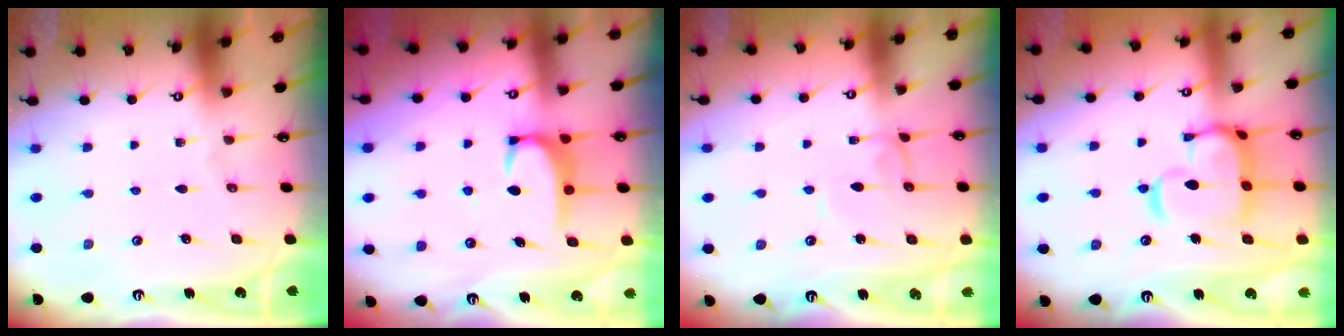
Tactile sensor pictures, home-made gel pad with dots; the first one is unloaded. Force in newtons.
{"total": 2.9, "press": 2.9, "slide": 0.5}
{"total": 1.5, "press": 1.4, "slide": 0.1}
{"total": 13.4, "press": 13.3, "slide": 1.4}